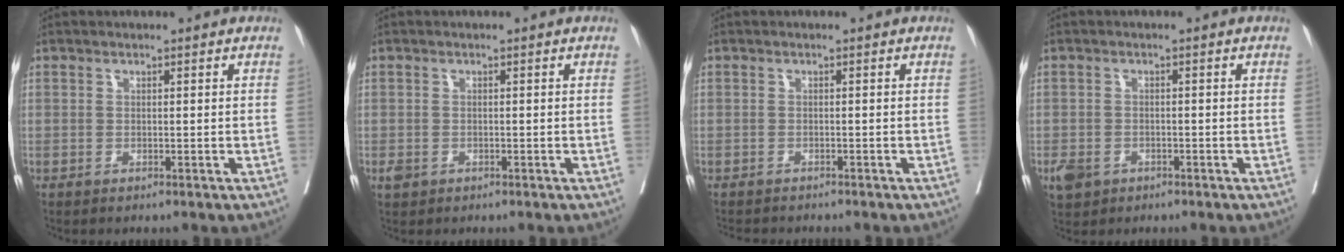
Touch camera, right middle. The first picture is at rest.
{"total": 1.3, "force": [-0.6, 1.0, 0.6], "torque": [-0.014, 0.001, -0.006]}
{"total": 5.2, "force": [-4.7, 1.2, 1.8], "torque": [-0.023, -0.006, -0.066]}
{"total": 5.0, "force": [-2.8, 3.8, 1.5], "torque": [-0.028, 0.002, -0.041]}